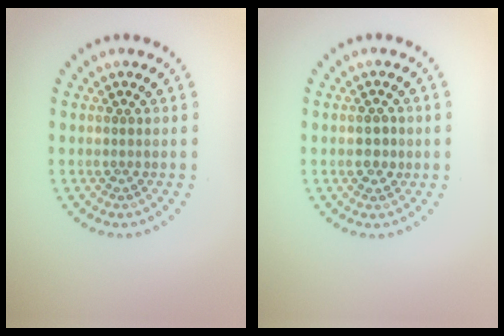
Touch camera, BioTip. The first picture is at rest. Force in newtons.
{"total": 1.8, "press": 1.8, "slide": 0.2}